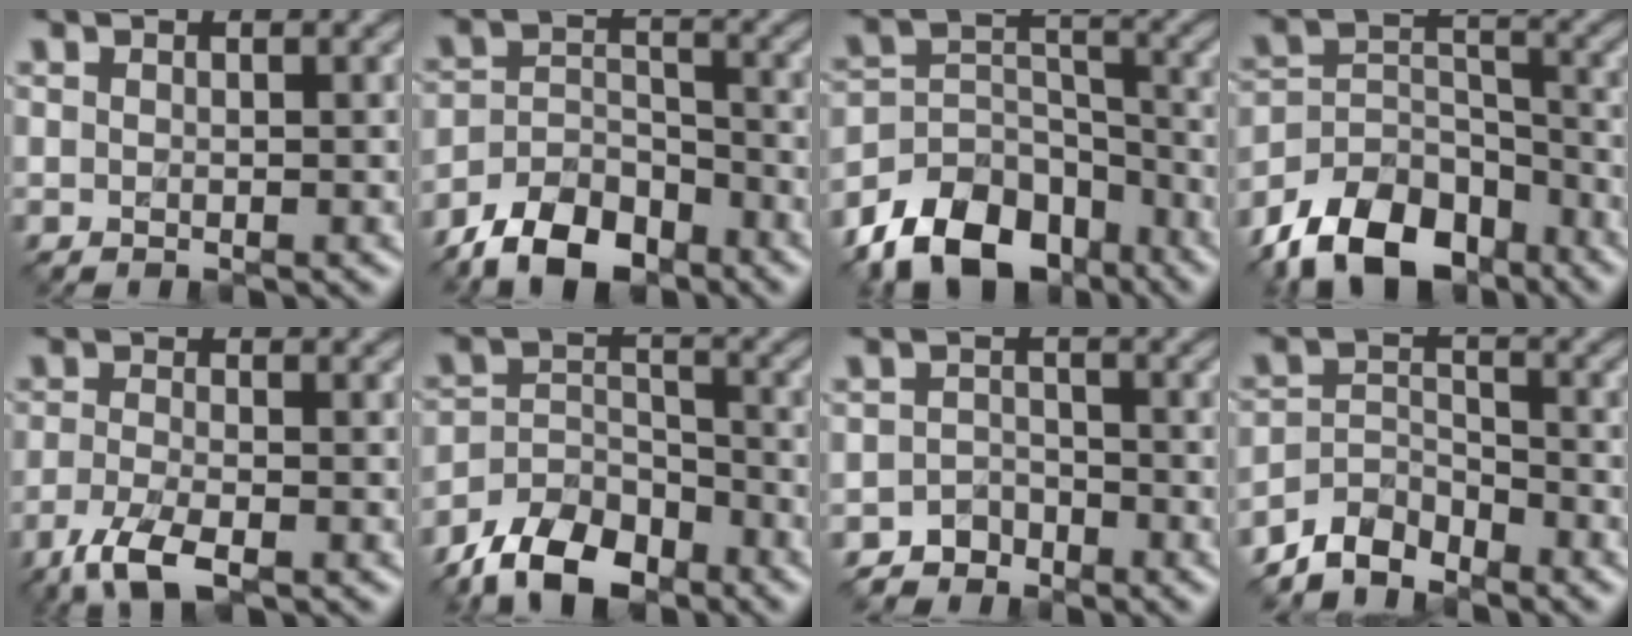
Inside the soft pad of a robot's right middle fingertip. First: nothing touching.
{"total": 7.3, "force": [-5.8, 3.3, 2.8], "torque": [-0.048, 0.001, -0.113]}
{"total": 9.7, "force": [-7.1, 5.5, 3.7], "torque": [-0.057, 0.007, -0.130]}
{"total": 10.7, "force": [-8.2, 5.5, 3.9], "torque": [-0.064, 0.007, -0.143]}
{"total": 4.0, "force": [-2.7, 1.2, 2.7], "torque": [-0.065, -0.007, -0.058]}
{"total": 8.2, "force": [-6.6, 3.8, 3.0], "torque": [-0.046, -0.002, -0.123]}
{"total": 2.2, "force": [-1.9, 1.2, -0.3], "torque": [0.011, 0.011, -0.040]}
{"total": 4.0, "force": [-3.6, 1.6, 0.8], "torque": [-0.011, 0.005, -0.077]}